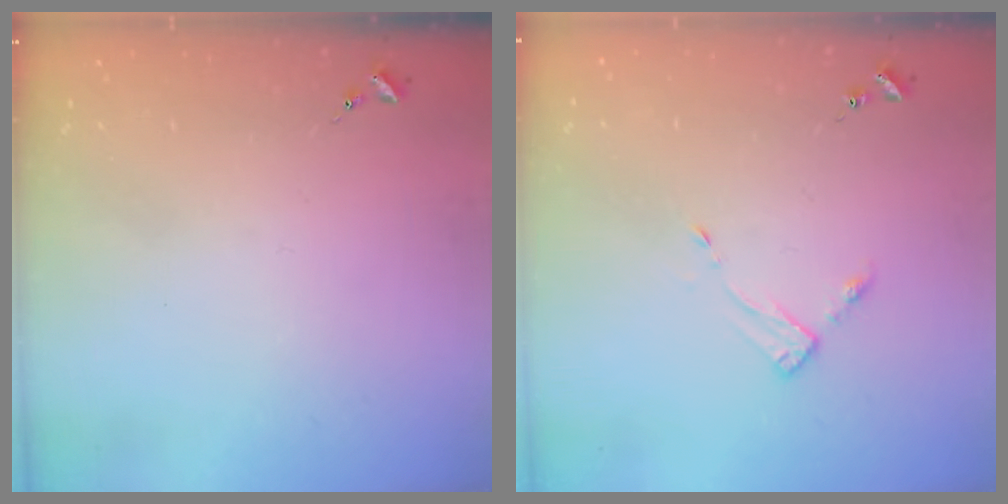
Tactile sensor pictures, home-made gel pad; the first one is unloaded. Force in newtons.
{"total": 3.5, "press": 3.5, "slide": 0.4}